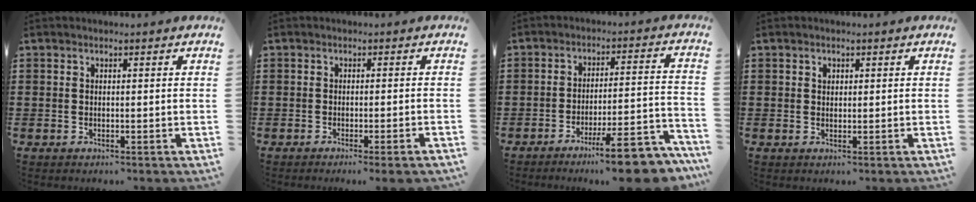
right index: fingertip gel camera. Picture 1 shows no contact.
{"total": 1.3, "force": [-1.0, -0.3, 0.8], "torque": [-0.014, -0.003, -0.018]}
{"total": 10.3, "force": [-8.2, 1.0, 6.2], "torque": [-0.084, 0.020, -0.147]}
{"total": 1.0, "force": [0.4, 0.7, 0.5], "torque": [-0.011, 0.003, 0.008]}